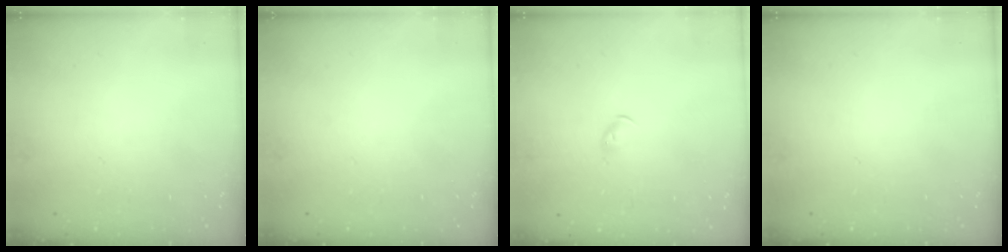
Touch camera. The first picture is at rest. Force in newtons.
{"total": 0.0}
{"total": 3.3, "press": 3.2, "slide": 0.7}
{"total": 0.0}